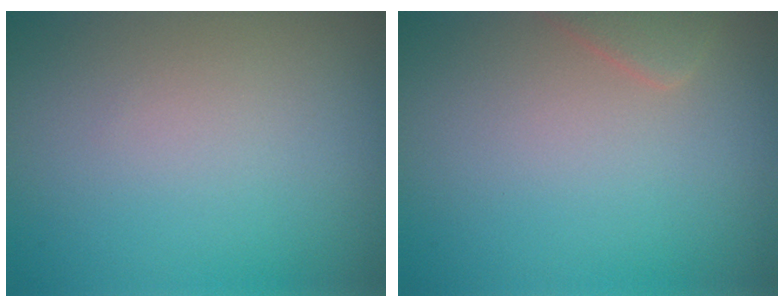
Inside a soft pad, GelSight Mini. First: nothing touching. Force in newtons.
{"total": 1.8, "press": 1.8, "slide": 0.1}